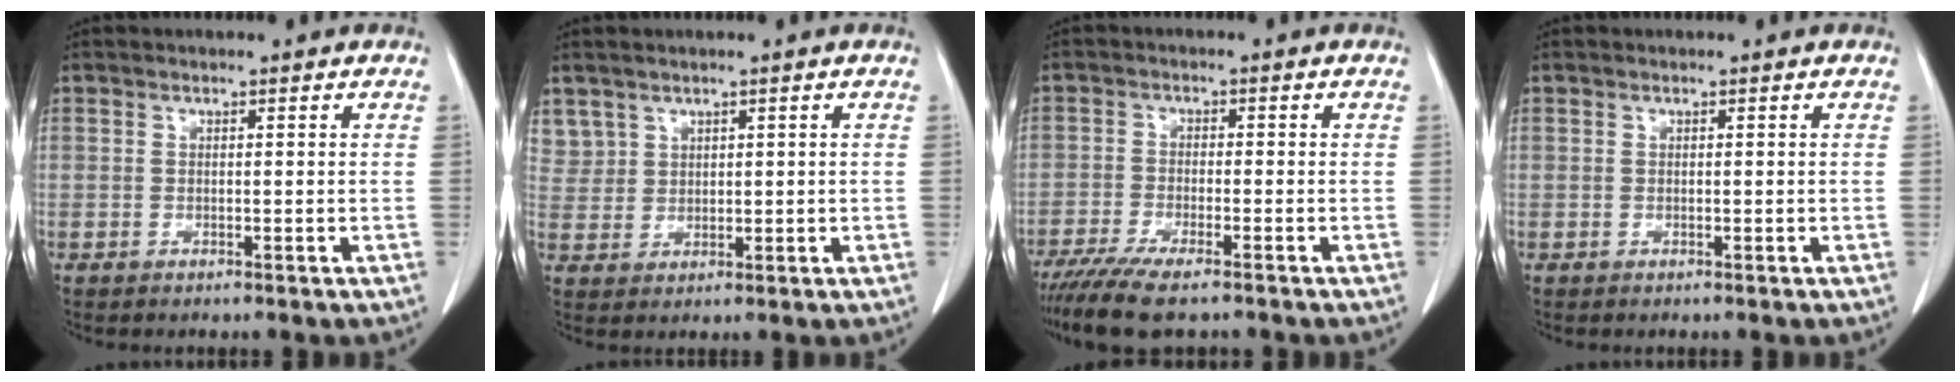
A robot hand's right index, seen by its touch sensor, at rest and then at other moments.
{"total": 3.7, "force": [2.4, 2.9, 0.1], "torque": [0.006, 0.006, 0.051]}
{"total": 8.5, "force": [-6.8, 1.2, 5.0], "torque": [-0.081, -0.020, -0.112]}
{"total": 0.0}